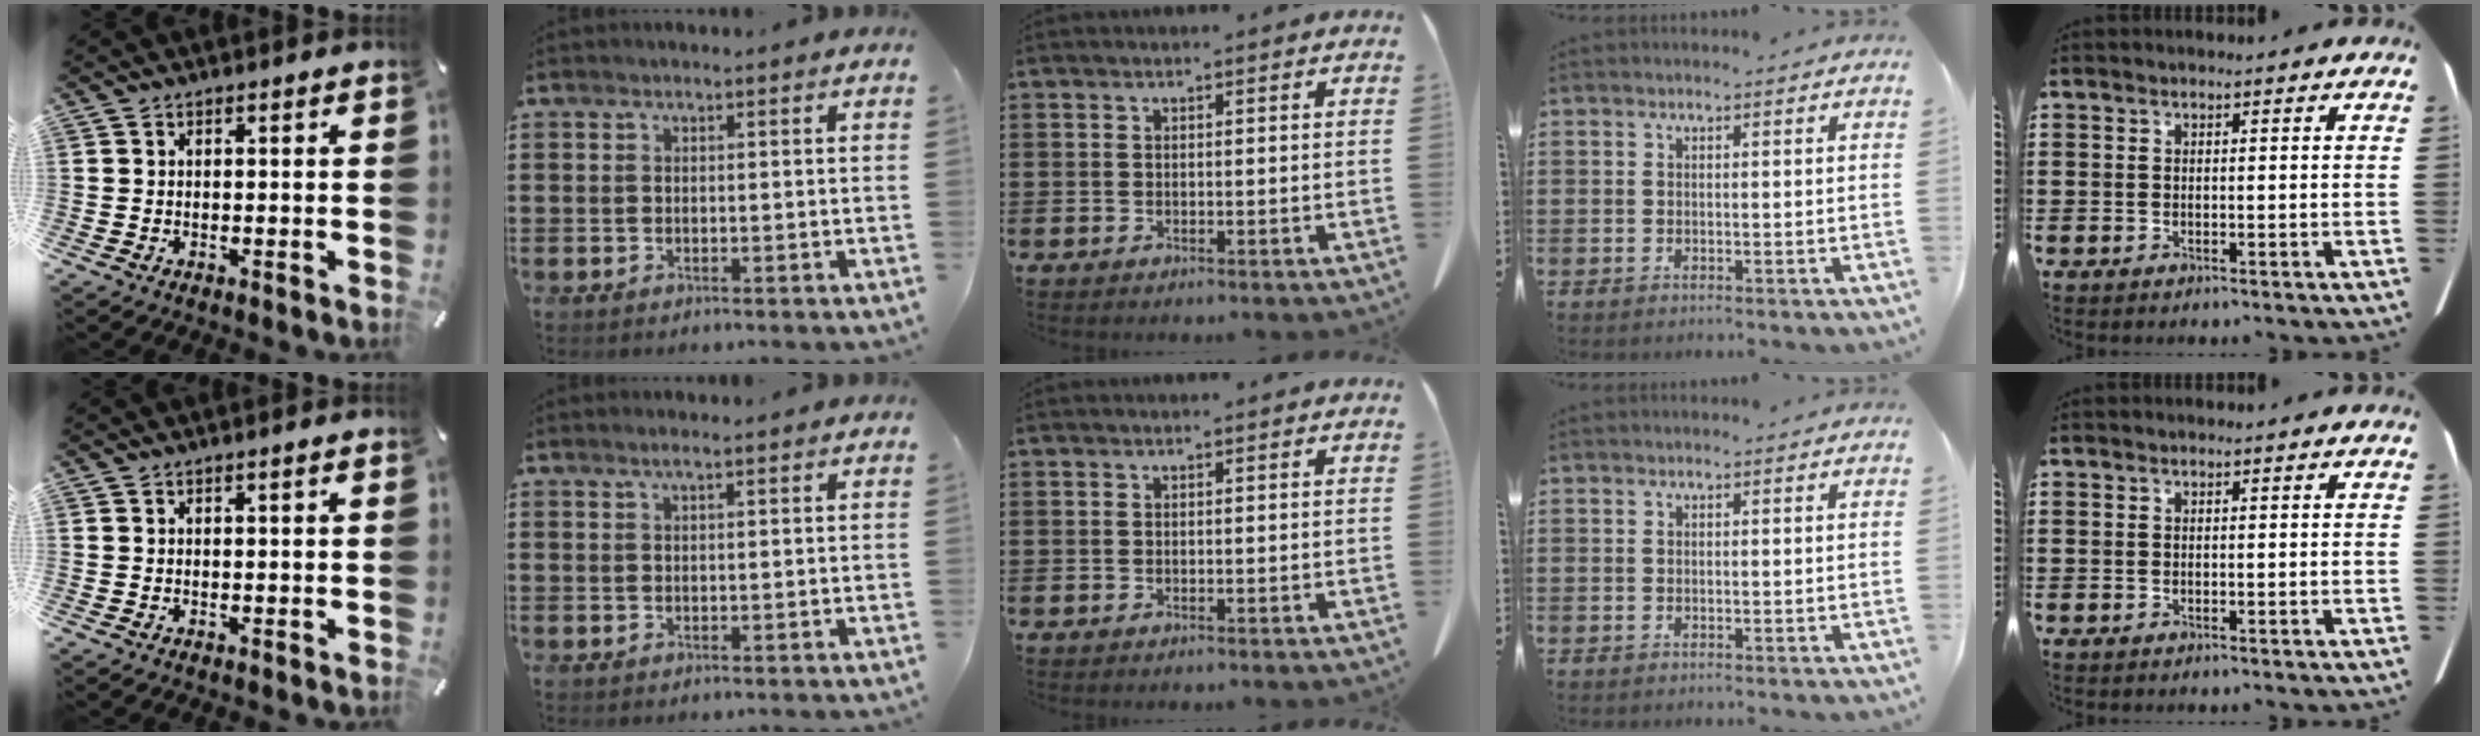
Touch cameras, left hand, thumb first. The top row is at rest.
{"thumb": {"total": 0.8, "force": [0.3, 0.0, 0.8], "torque": [-0.013, 0.000, 0.005]}, "index": {"total": 1.1, "force": [0.8, 0.0, 0.7], "torque": [-0.015, 0.001, 0.015]}}